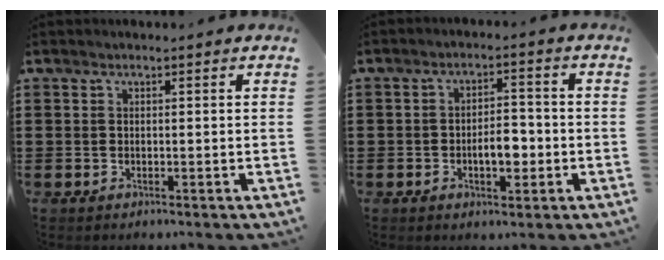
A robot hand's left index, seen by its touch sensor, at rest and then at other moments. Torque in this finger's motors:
{"motor_torque": [0.56, 0.44, 0.11, 0.09]}